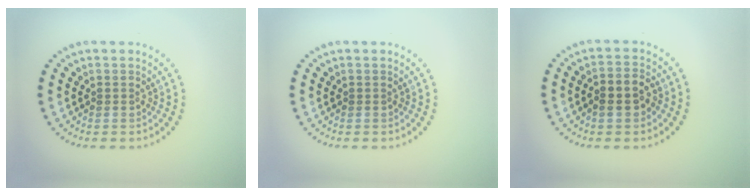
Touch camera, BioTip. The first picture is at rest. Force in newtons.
{"total": 0.0}
{"total": 2.7, "press": 2.6, "slide": 0.7}